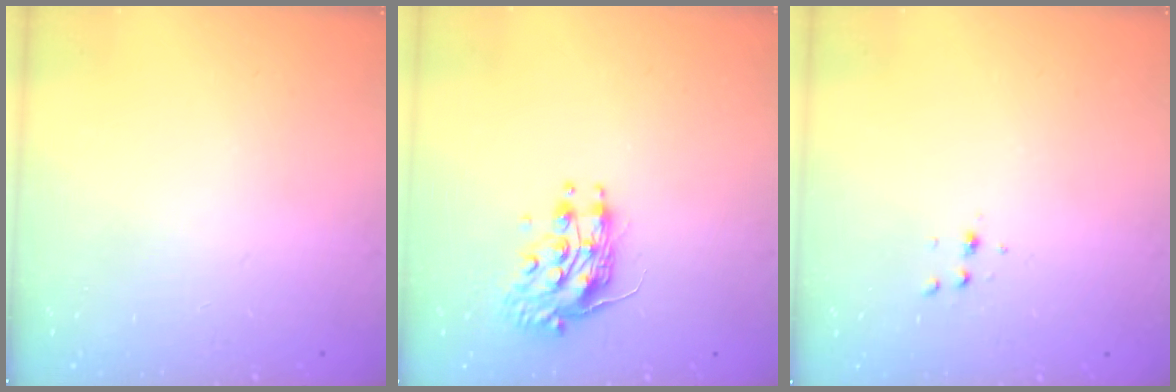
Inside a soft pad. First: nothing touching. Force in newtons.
{"total": 9.1, "press": 9.1, "slide": 0.6}
{"total": 3.6, "press": 3.4, "slide": 1.0}